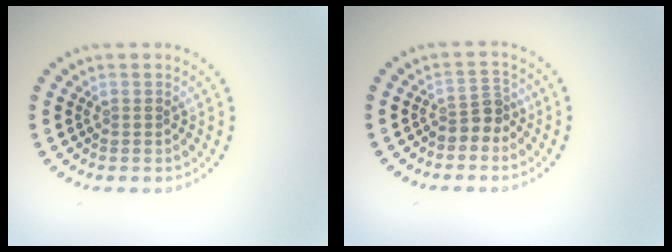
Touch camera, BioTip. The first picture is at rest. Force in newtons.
{"total": 2.2, "press": 1.7, "slide": 1.4}